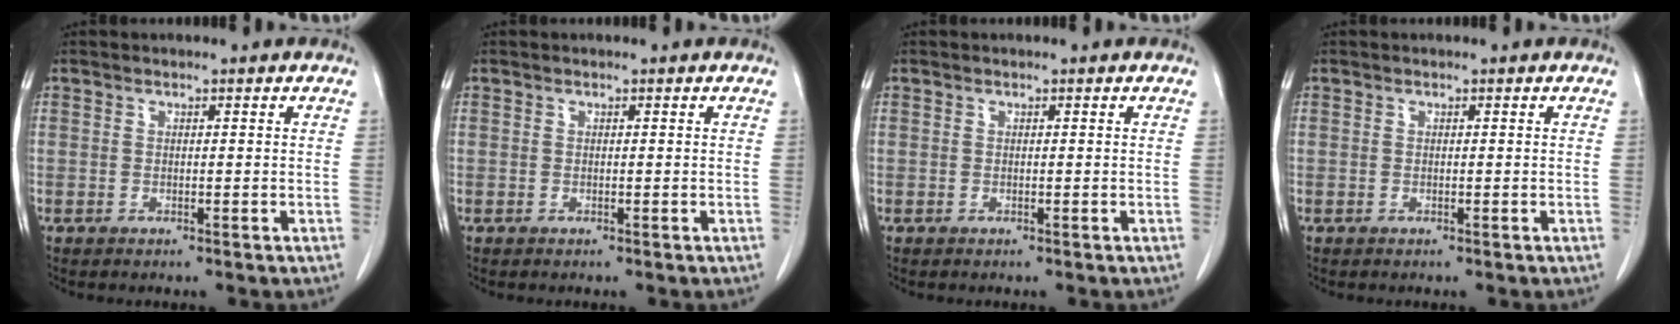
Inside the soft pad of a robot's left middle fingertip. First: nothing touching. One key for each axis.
{"total": 0.0}
{"total": 0.0}
{"total": 0.0}